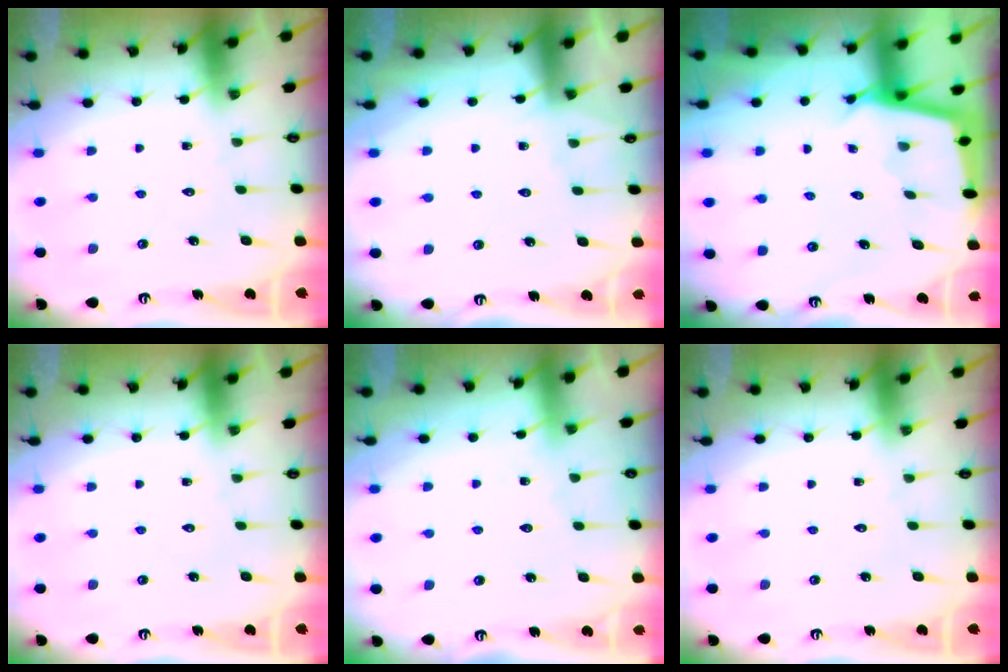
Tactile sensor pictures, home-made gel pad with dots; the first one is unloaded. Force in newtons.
{"total": 3.0, "press": 3.0, "slide": 0.4}
{"total": 2.5, "press": 2.5, "slide": 0.2}
{"total": 0.0}
{"total": 2.9, "press": 2.9, "slide": 0.5}
{"total": 0.0}